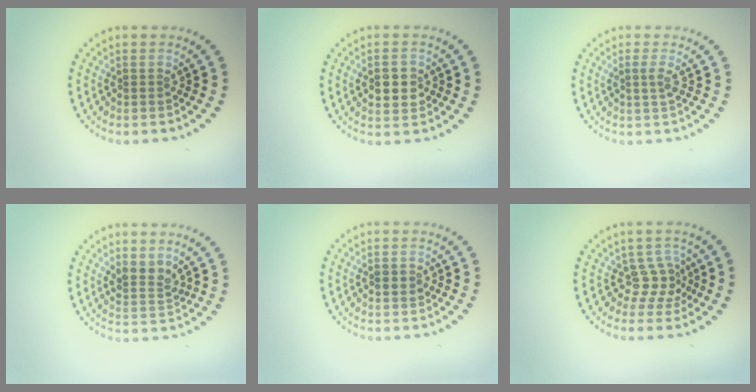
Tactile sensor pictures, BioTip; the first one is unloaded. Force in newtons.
{"total": 2.3, "press": 2.3, "slide": 0.1}
{"total": 1.1, "press": 0.8, "slide": 0.7}
{"total": 2.2, "press": 1.9, "slide": 1.2}
{"total": 1.3, "press": 1.3, "slide": 0.2}
{"total": 2.3, "press": 1.5, "slide": 1.7}